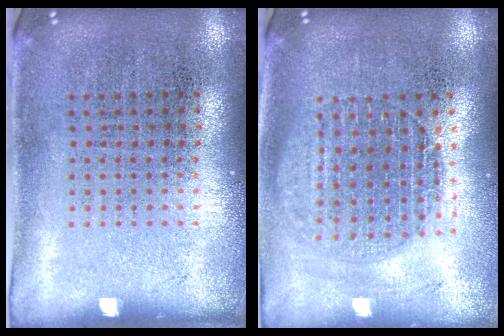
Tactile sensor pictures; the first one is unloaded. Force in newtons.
{"total": 1.6, "press": 1.4, "slide": 0.7}